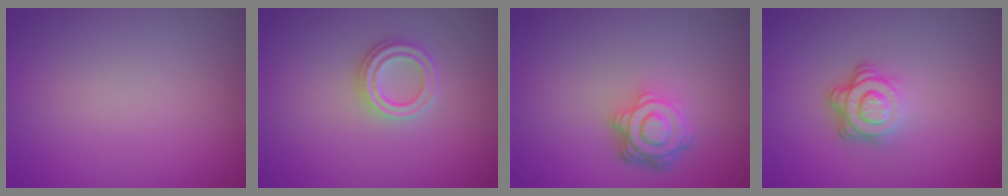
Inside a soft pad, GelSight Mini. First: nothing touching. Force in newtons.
{"total": 2.3, "press": 2.1, "slide": 1.0}
{"total": 4.6, "press": 3.3, "slide": 3.1}
{"total": 3.9, "press": 2.7, "slide": 2.8}